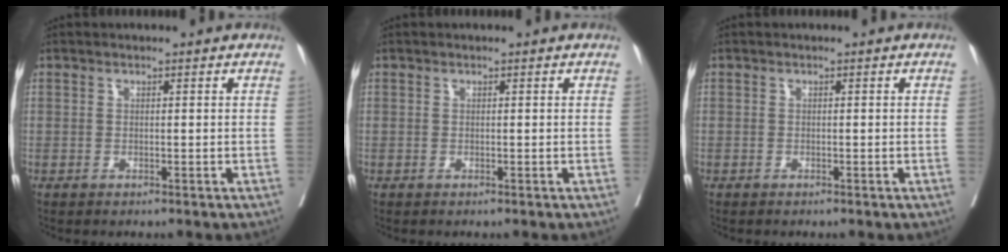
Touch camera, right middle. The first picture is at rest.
{"total": 0.0}
{"total": 0.0}